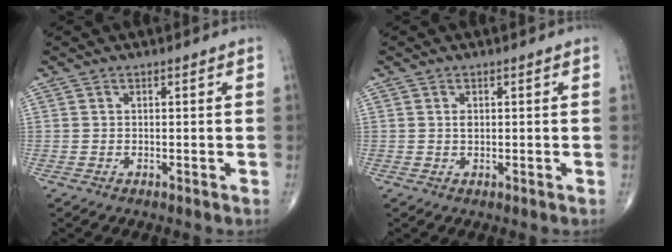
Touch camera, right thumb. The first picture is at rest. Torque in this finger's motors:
{"motor_torque": [0.05, 0.78, 0.28, -0.05, 0.04]}